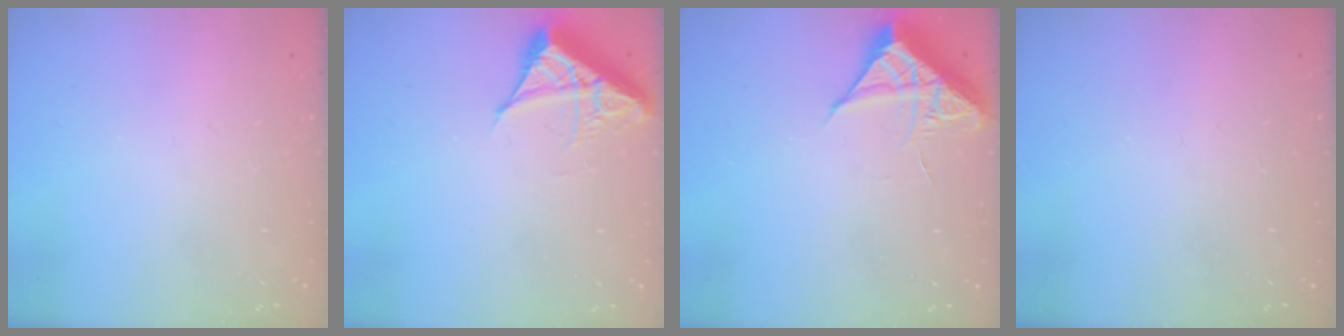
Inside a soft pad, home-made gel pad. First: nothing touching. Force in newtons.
{"total": 6.9, "press": 6.8, "slide": 0.6}
{"total": 6.4, "press": 6.4, "slide": 0.4}
{"total": 0.0}